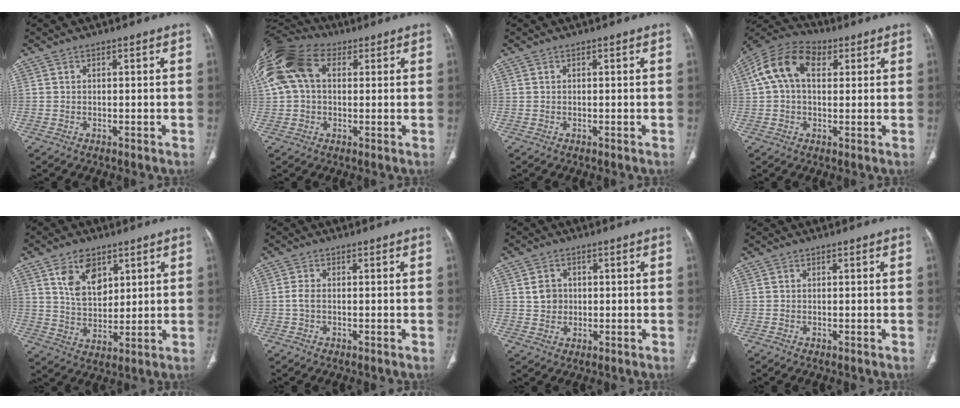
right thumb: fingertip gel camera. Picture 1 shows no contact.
{"total": 16.2, "force": [4.5, 10.7, 11.2], "torque": [-0.250, 0.043, 0.076]}
{"total": 0.0}
{"total": 12.3, "force": [3.3, 7.8, 8.9], "torque": [-0.165, 0.033, 0.053]}
{"total": 9.3, "force": [4.5, 5.7, 5.8], "torque": [-0.076, -0.026, 0.088]}
{"total": 1.8, "force": [-0.2, 0.9, 1.5], "torque": [-0.033, 0.002, -0.006]}
{"total": 3.7, "force": [0.6, 3.3, 1.6], "torque": [-0.008, 0.000, 0.013]}
{"total": 0.0}